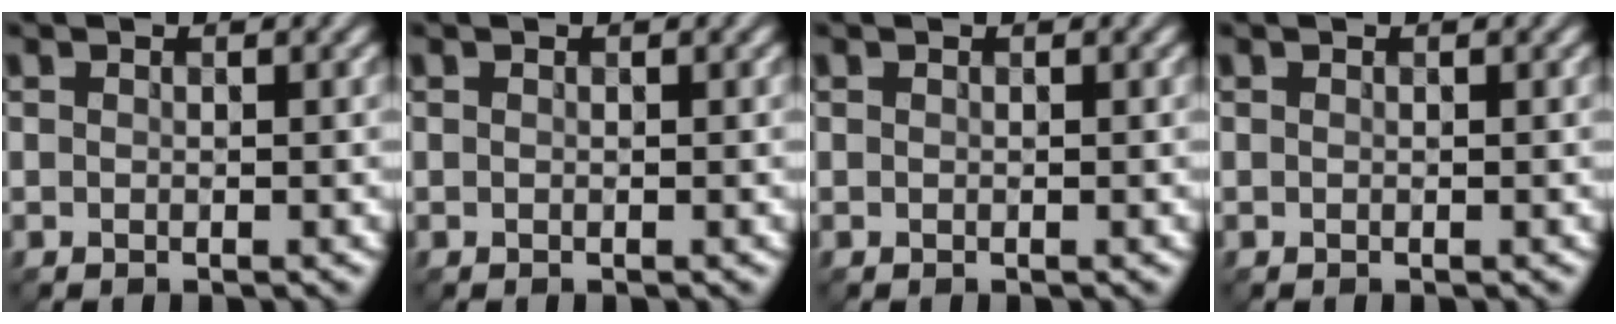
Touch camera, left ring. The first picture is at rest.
{"total": 0.0}
{"total": 0.0}
{"total": 0.0}